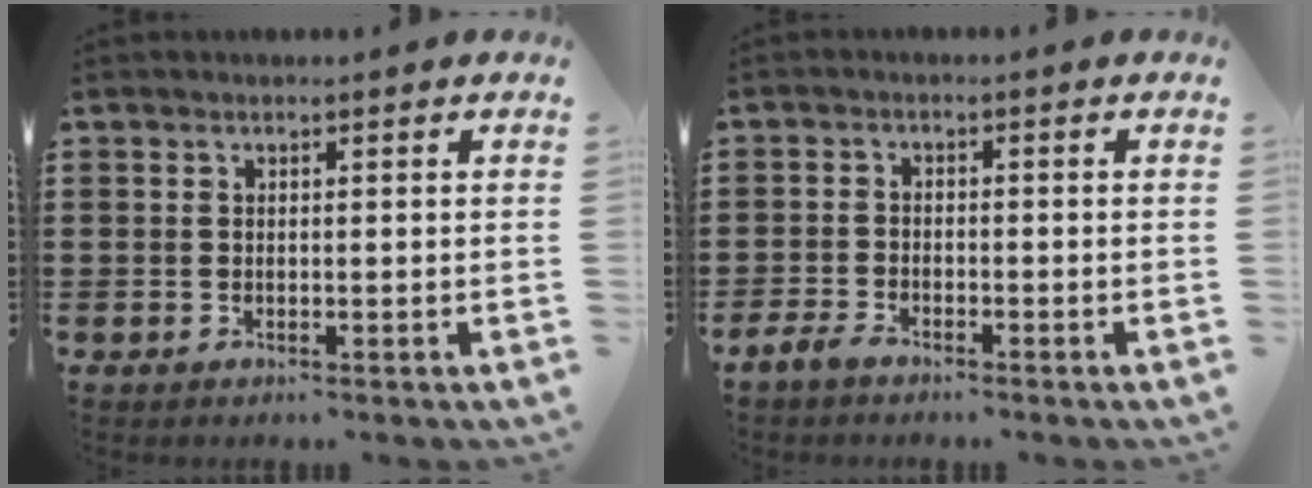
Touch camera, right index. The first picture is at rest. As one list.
[{"total": 2.1, "force": [-1.8, 0.7, 0.9], "torque": [-0.033, 0.001, -0.041]}]